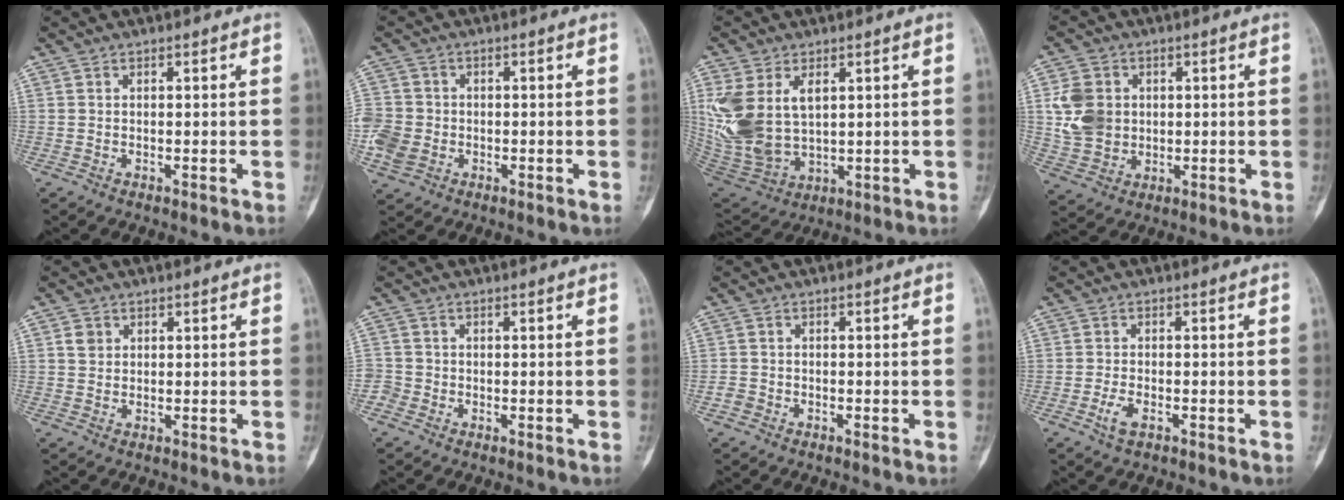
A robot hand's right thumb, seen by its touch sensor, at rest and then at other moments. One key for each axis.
{"total": 8.9, "fx": -1.7, "fy": 7.6, "fz": 4.4, "tx": -0.113, "ty": 0.004, "tz": -0.025}
{"total": 15.2, "fx": 3.6, "fy": 9.7, "fz": 11.1, "tx": -0.238, "ty": -0.012, "tz": 0.091}
{"total": 9.4, "fx": 1.3, "fy": 7.9, "fz": 5.0, "tx": -0.078, "ty": -0.002, "tz": 0.030}
{"total": 2.2, "fx": 0.8, "fy": 1.8, "fz": 0.8, "tx": -0.004, "ty": -0.001, "tz": 0.013}
{"total": 2.5, "fx": -1.1, "fy": 2.2, "fz": 0.1, "tx": 0.008, "ty": 0.010, "tz": -0.028}
{"total": 1.3, "fx": -0.6, "fy": 1.0, "fz": 0.3, "tx": 0.001, "ty": 0.005, "tz": -0.017}
{"total": 3.0, "fx": -1.4, "fy": 1.4, "fz": 2.2, "tx": -0.045, "ty": 0.007, "tz": -0.028}